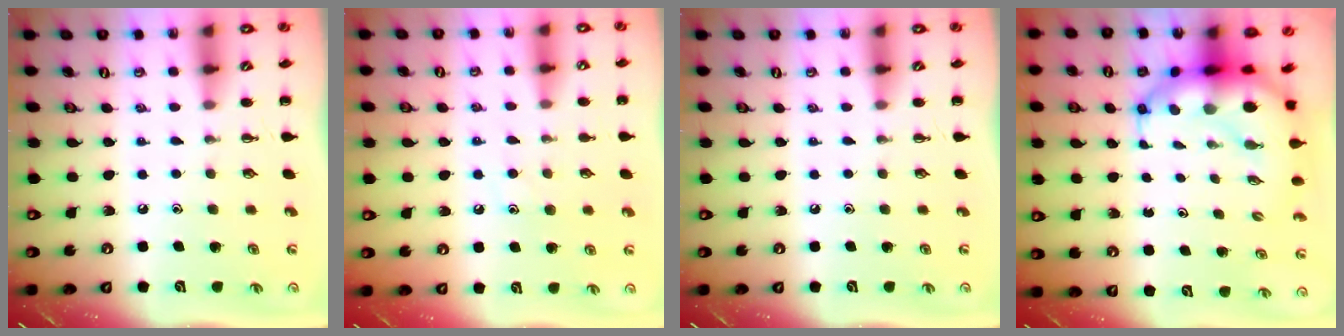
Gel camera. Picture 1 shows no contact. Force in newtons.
{"total": 8.2, "press": 8.1, "slide": 1.2}
{"total": 0.0}
{"total": 10.5, "press": 10.1, "slide": 2.9}